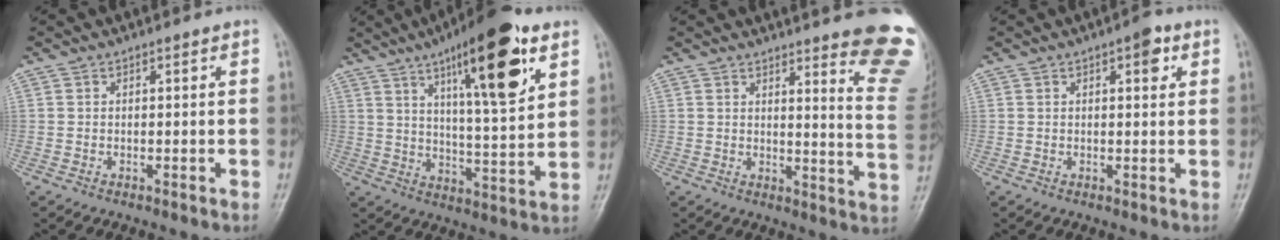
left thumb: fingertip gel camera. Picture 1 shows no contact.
{"total": 19.5, "force": [9.8, 4.8, 16.2], "torque": [-0.226, -0.037, 0.151]}
{"total": 15.2, "force": [11.9, 1.4, 9.3], "torque": [-0.085, -0.113, 0.126]}
{"total": 3.8, "force": [1.7, 1.5, 3.0], "torque": [-0.030, -0.001, 0.017]}